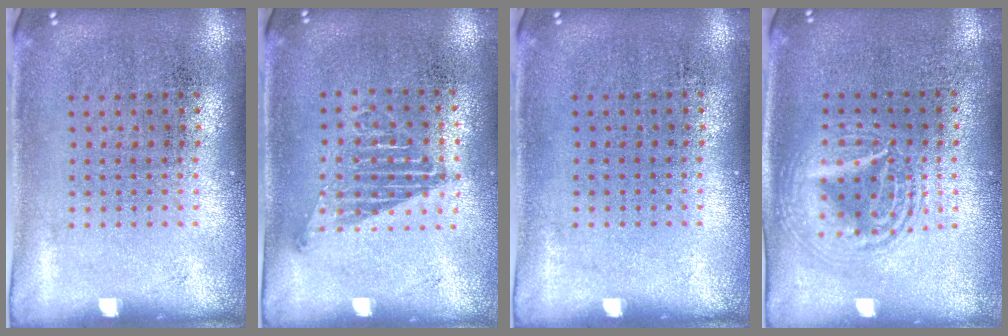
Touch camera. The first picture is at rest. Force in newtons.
{"total": 1.1, "press": 1.0, "slide": 0.6}
{"total": 0.0}
{"total": 2.2, "press": 2.2, "slide": 0.2}